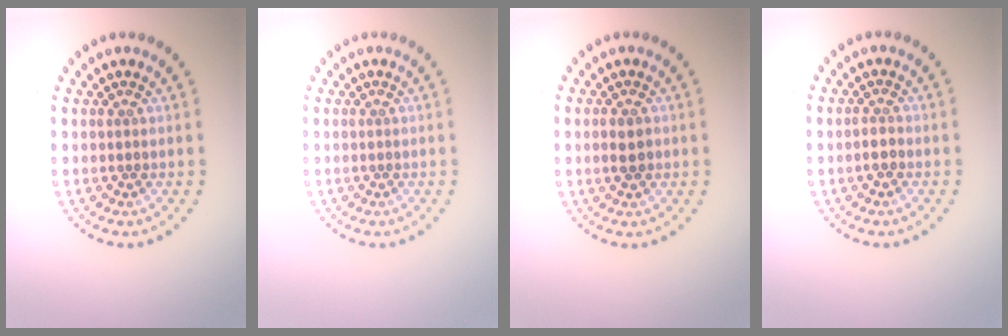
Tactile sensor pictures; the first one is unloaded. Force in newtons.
{"total": 0.0}
{"total": 1.6, "press": 1.6, "slide": 0.1}
{"total": 1.2, "press": 1.0, "slide": 0.5}